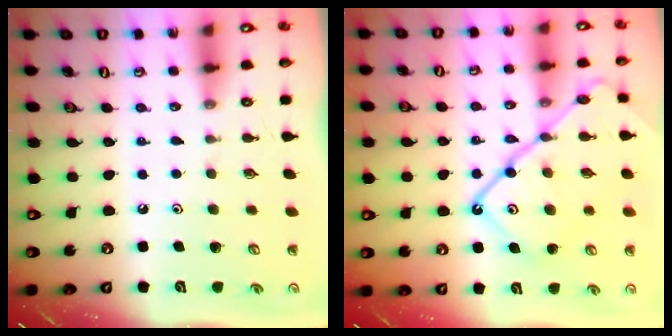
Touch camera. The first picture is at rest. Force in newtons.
{"total": 18.3, "press": 18.2, "slide": 1.8}